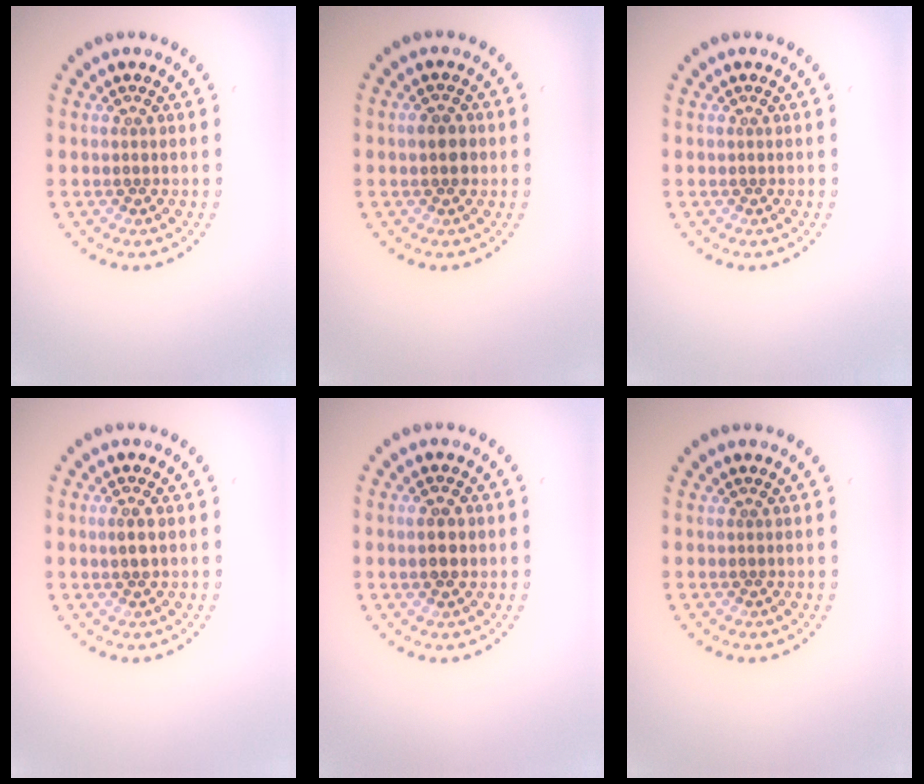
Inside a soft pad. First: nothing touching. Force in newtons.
{"total": 1.8, "press": 1.8, "slide": 0.1}
{"total": 0.0}
{"total": 1.3, "press": 1.3, "slide": 0.1}
{"total": 2.7, "press": 2.7, "slide": 0.2}
{"total": 0.0}